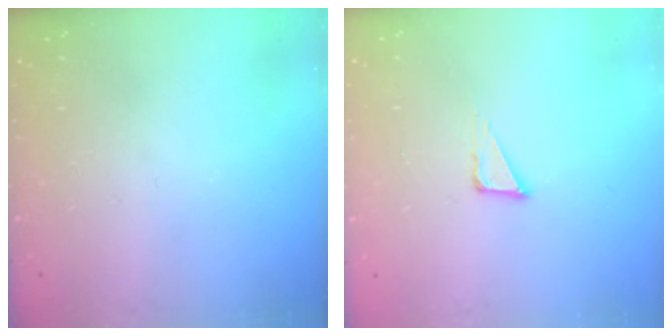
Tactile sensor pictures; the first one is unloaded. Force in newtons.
{"total": 3.8, "press": 3.7, "slide": 0.9}